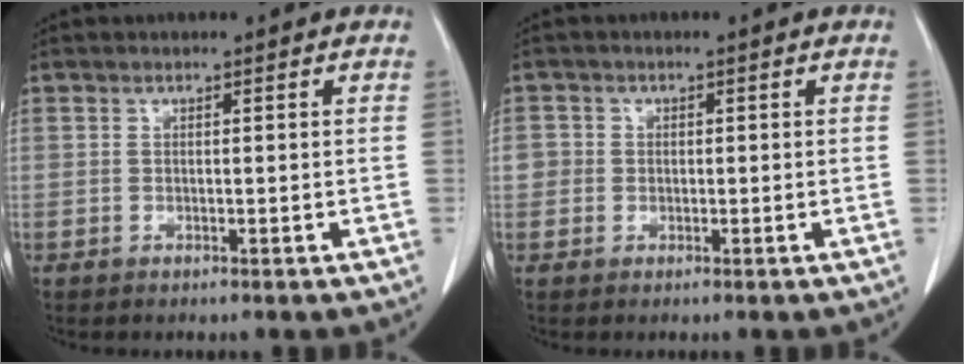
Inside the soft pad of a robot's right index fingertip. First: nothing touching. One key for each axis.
{"total": 2.4, "fx": 0.0, "fy": 2.4, "fz": 0.4, "tx": 0.007, "ty": 0.007, "tz": -0.002}